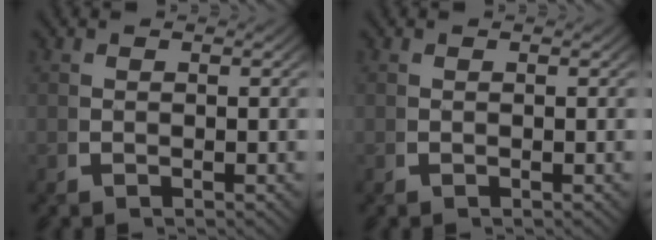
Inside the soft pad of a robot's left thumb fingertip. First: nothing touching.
{"total": 0.0}